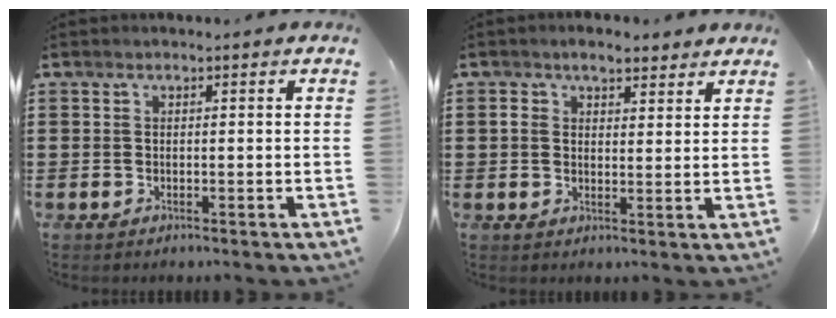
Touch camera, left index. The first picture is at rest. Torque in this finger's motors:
{"motor_torque": [0.24, -0.37, 0.50, 0.10]}